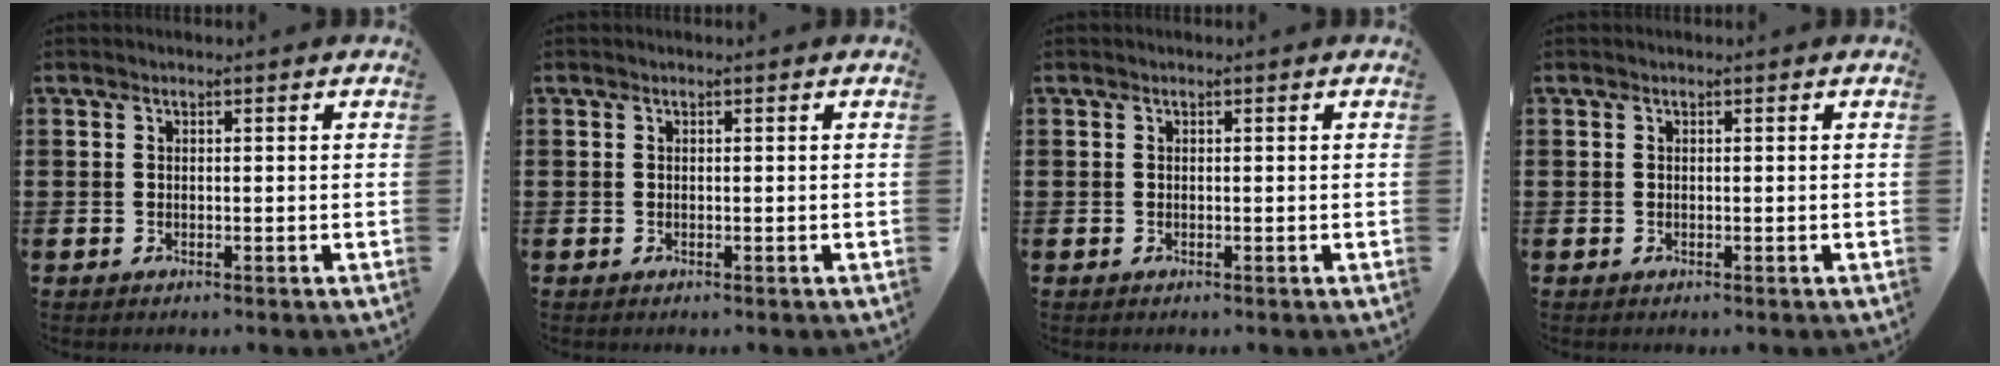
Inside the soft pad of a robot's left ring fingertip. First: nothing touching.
{"total": 0.0}
{"total": 0.0}
{"total": 0.0}